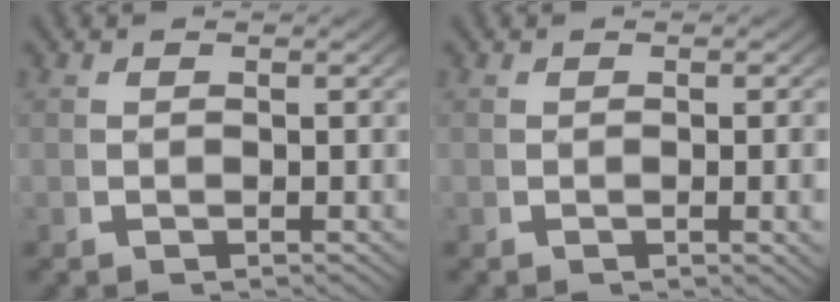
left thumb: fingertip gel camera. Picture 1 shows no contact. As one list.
[{"total": 1.6, "force": [-0.2, 0.2, 1.6], "torque": [-0.020, -0.001, -0.005]}]